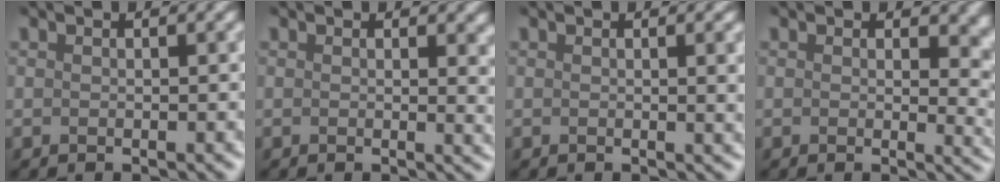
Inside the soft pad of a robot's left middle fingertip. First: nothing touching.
{"total": 2.4, "force": [0.5, 1.0, 2.1], "torque": [-0.025, -0.002, 0.004]}
{"total": 2.1, "force": [0.4, 0.9, 1.9], "torque": [-0.013, -0.001, 0.000]}
{"total": 4.7, "force": [0.6, 2.4, 4.0], "torque": [-0.044, -0.001, 0.003]}